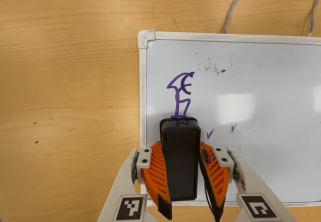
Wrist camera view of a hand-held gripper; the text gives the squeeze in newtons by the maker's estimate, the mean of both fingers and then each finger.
{"total": 5.9, "left": 5.5, "right": 6.3}